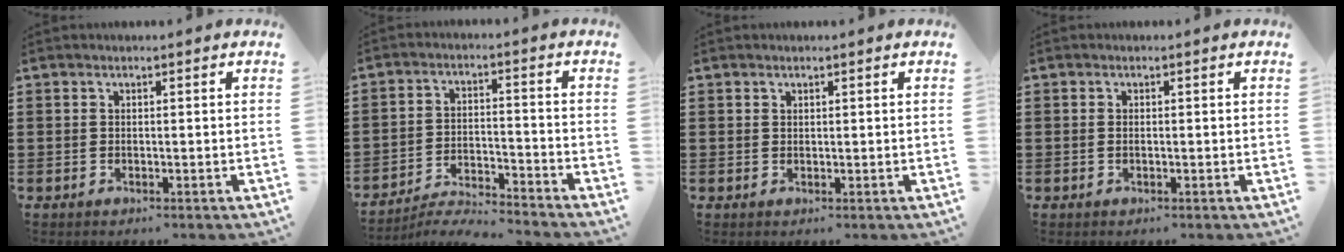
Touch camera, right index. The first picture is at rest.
{"total": 5.1, "force": [-5.0, 0.0, 1.0], "torque": [-0.028, -0.002, -0.103]}
{"total": 0.6, "force": [0.4, 0.4, 0.1], "torque": [-0.003, 0.001, 0.009]}
{"total": 0.5, "force": [0.0, 0.2, 0.5], "torque": [-0.011, -0.001, -0.001]}